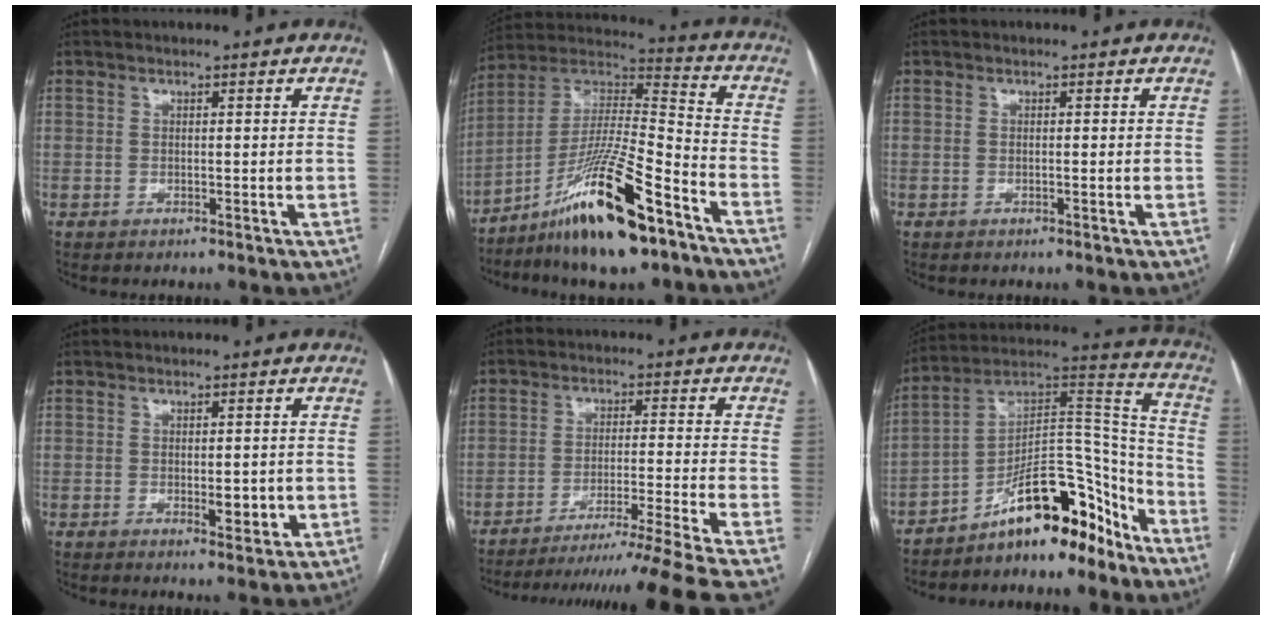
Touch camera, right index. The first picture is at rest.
{"total": 19.1, "force": [-11.6, 2.3, 15.0], "torque": [-0.297, -0.008, -0.204]}
{"total": 0.0}
{"total": 3.4, "force": [-0.5, 1.5, 3.0], "torque": [-0.040, -0.005, -0.002]}
{"total": 18.1, "force": [-16.0, -5.2, 6.8], "torque": [-0.084, -0.046, -0.237]}
{"total": 15.3, "force": [-10.9, 5.7, 9.2], "torque": [-0.141, 0.056, -0.178]}